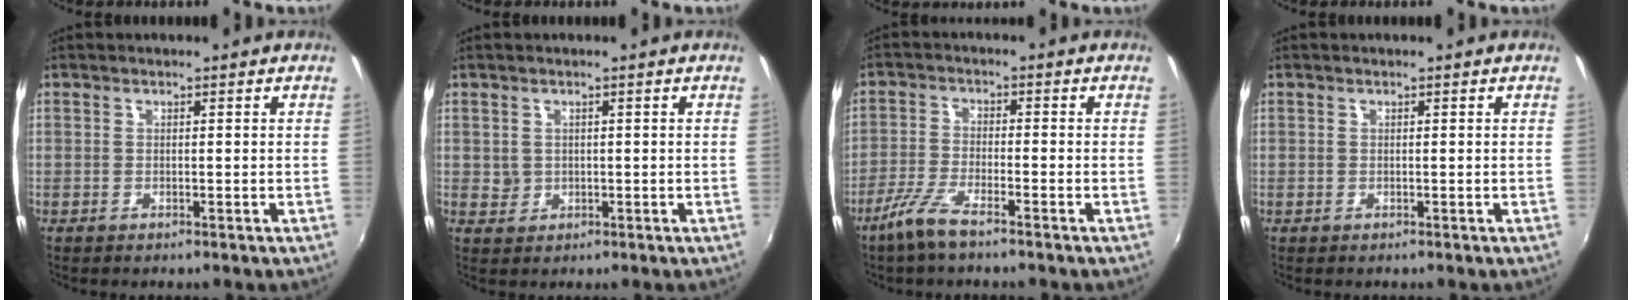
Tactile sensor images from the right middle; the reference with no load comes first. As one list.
[{"total": 1.8, "force": [0.3, 1.8, 0.3], "torque": [0.001, 0.002, 0.005]}, {"total": 6.1, "force": [-4.5, 0.7, 4.0], "torque": [-0.097, -0.008, -0.090]}, {"total": 0.0}]